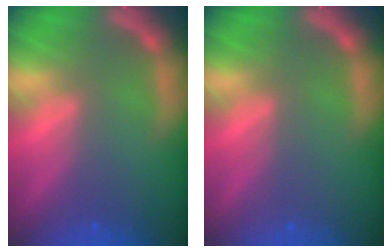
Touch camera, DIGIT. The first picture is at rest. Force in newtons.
{"total": 0.0}